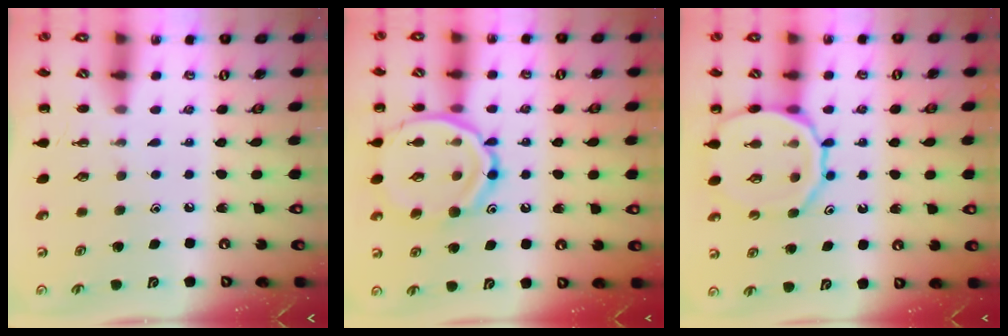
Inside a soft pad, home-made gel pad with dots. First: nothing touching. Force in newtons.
{"total": 16.1, "press": 16.0, "slide": 1.8}
{"total": 14.4, "press": 14.2, "slide": 2.0}